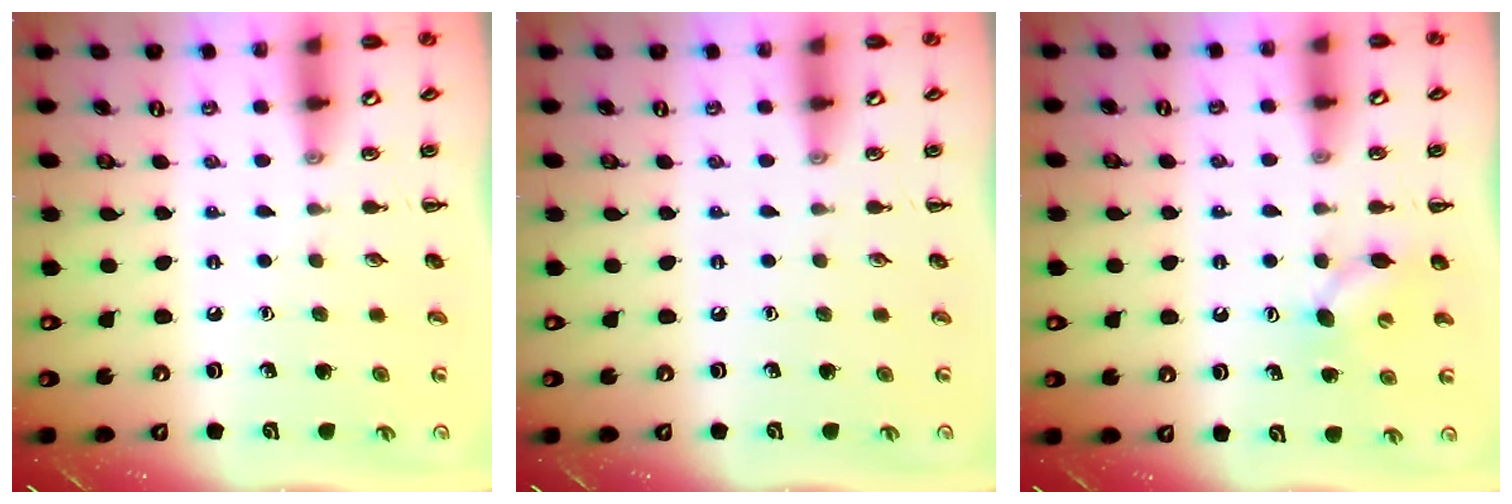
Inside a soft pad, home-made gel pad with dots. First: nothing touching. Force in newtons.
{"total": 0.0}
{"total": 5.2, "press": 5.1, "slide": 1.2}